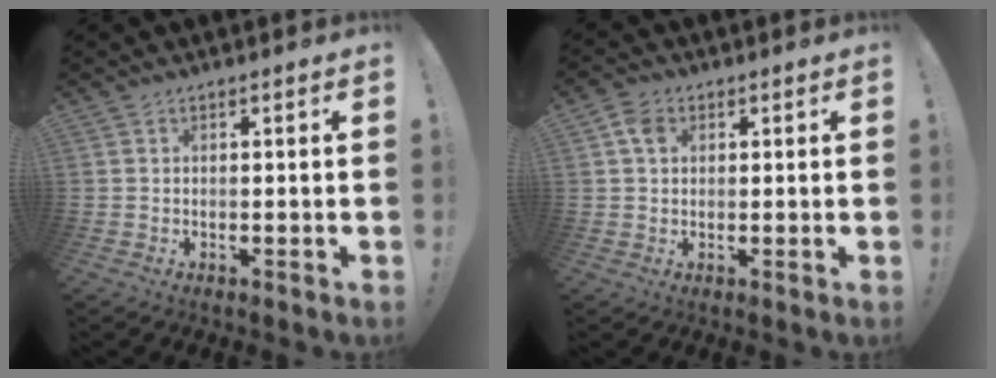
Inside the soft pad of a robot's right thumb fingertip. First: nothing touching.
{"total": 4.4, "force": [1.5, 3.3, 2.6], "torque": [-0.038, 0.003, 0.028]}